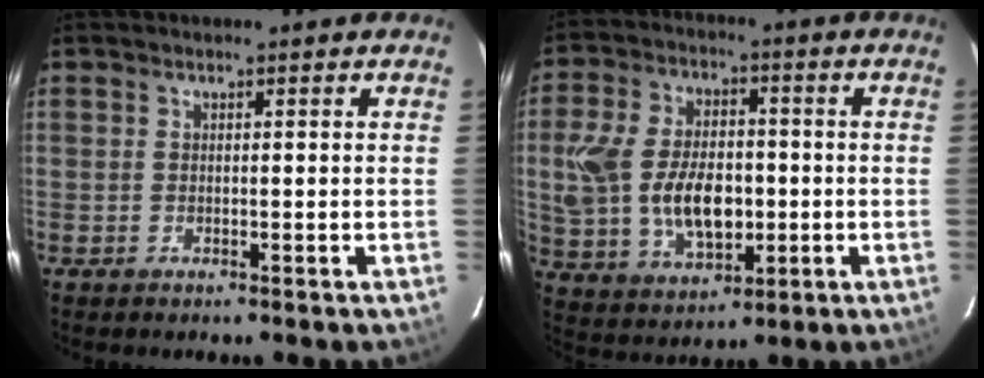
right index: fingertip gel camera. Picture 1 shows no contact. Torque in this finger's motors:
{"motor_torque": [0.52, -0.03, 0.45, 0.21]}